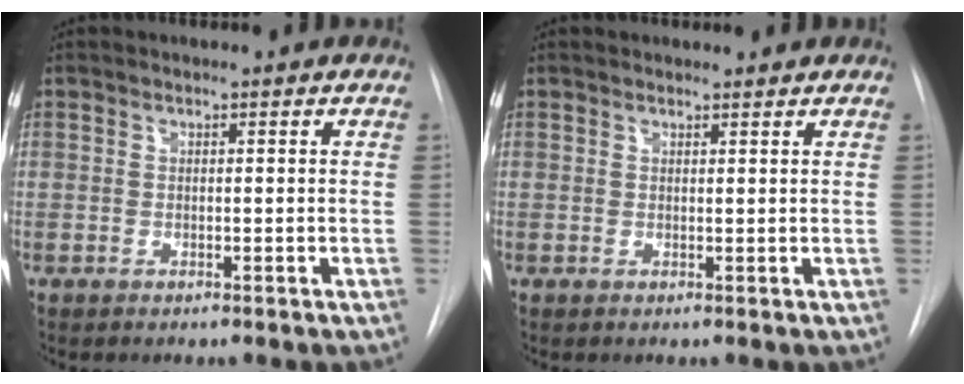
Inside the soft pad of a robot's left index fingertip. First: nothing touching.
{"total": 1.5, "force": [1.4, 0.3, 0.1], "torque": [-0.007, -0.002, 0.015]}